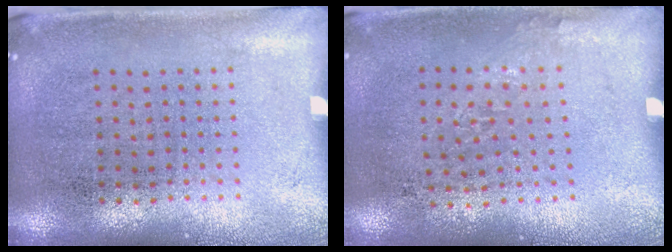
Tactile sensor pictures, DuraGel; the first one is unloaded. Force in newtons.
{"total": 0.9, "press": 0.7, "slide": 0.7}